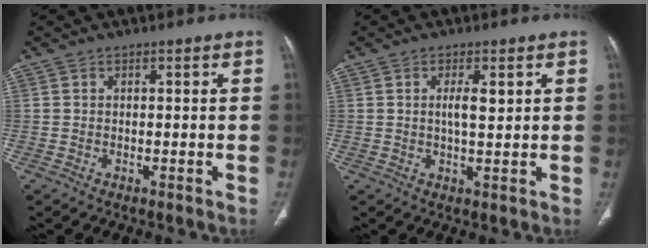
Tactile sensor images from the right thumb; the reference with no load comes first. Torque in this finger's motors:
{"motor_torque": [0.00, 0.01, 0.49, 0.11, 0.03]}